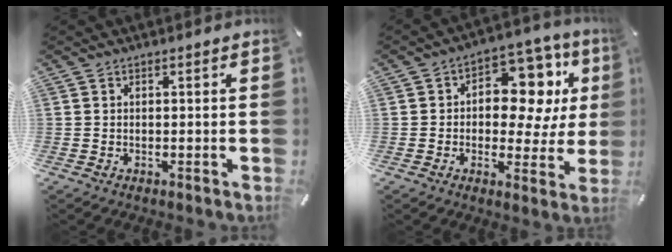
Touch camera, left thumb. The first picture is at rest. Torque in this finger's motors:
{"motor_torque": [1.79, 1.83, 0.24, -0.03, 0.07]}